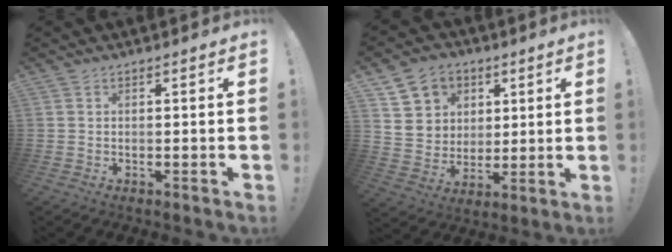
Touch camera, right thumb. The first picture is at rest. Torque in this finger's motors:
{"motor_torque": [-0.13, 0.47, 0.23, 0.15, 0.03]}